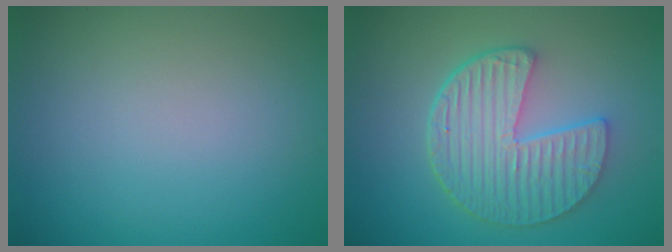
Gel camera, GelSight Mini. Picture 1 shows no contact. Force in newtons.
{"total": 6.3, "press": 4.6, "slide": 4.3}